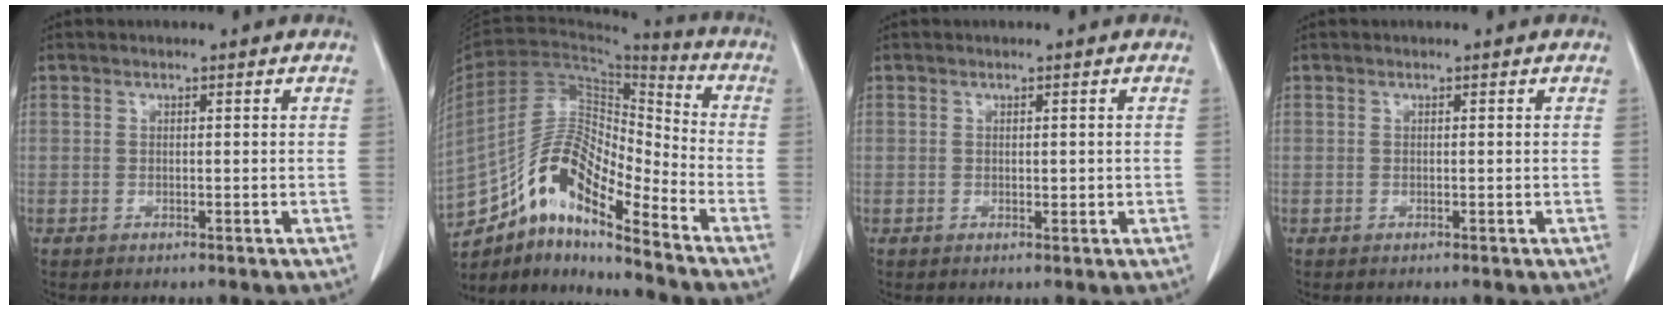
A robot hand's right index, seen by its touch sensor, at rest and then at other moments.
{"total": 14.6, "force": [-10.2, 3.5, 9.9], "torque": [-0.188, 0.032, -0.178]}
{"total": 1.0, "force": [0.2, 0.6, 0.7], "torque": [-0.006, 0.000, 0.008]}
{"total": 0.0}